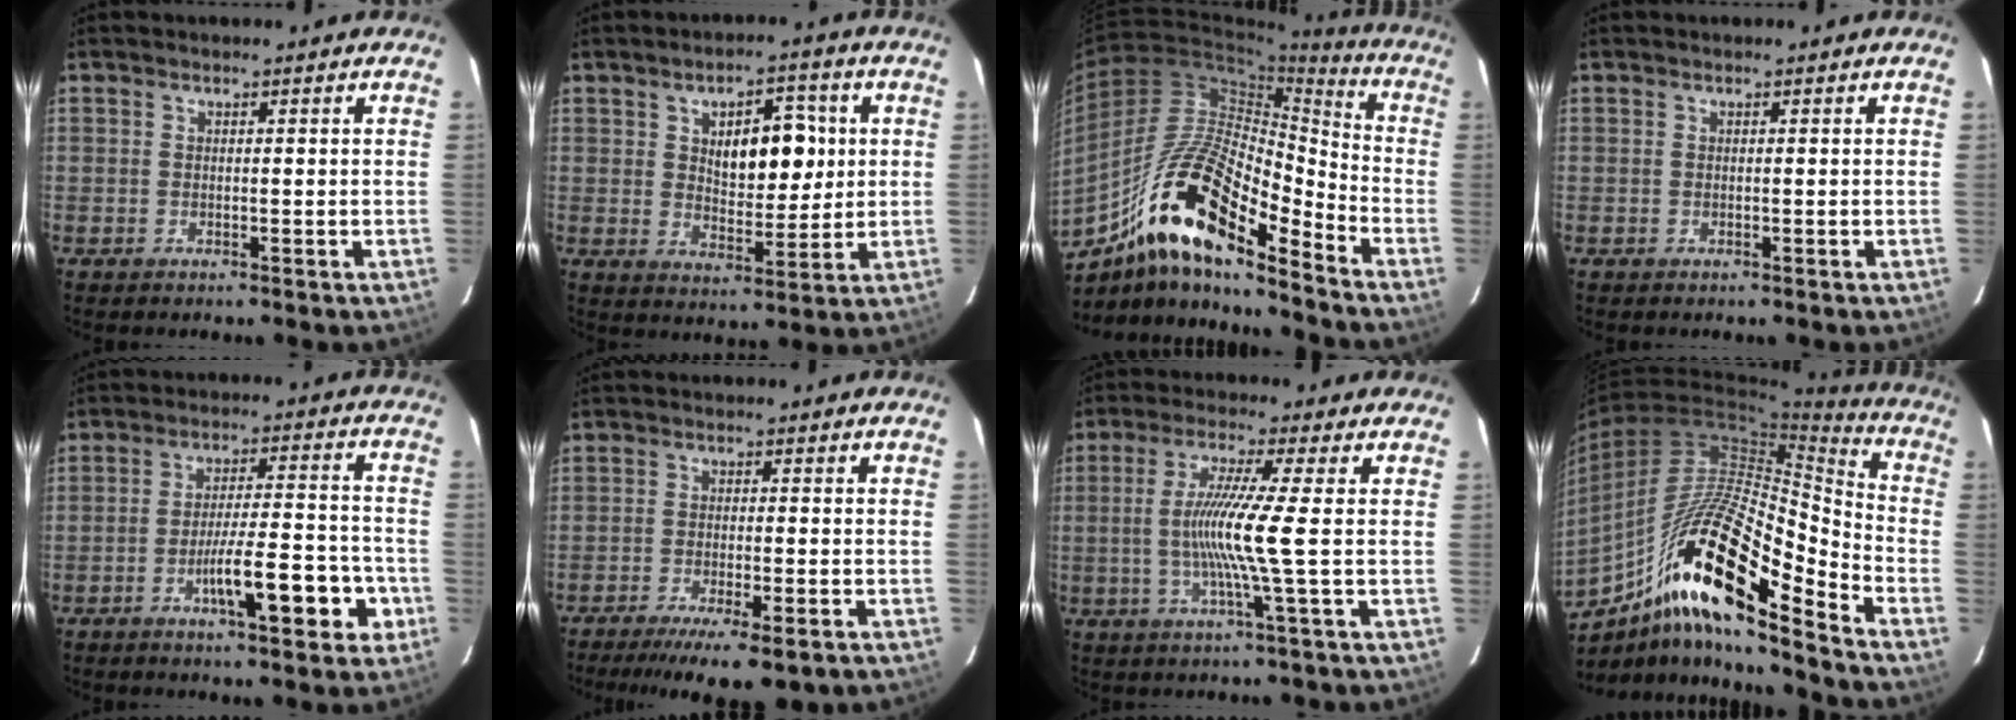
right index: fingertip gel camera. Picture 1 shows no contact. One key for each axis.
{"total": 9.4, "fx": 2.2, "fy": 4.4, "fz": 8.0, "tx": -0.115, "ty": 0.010, "tz": 0.041}
{"total": 17.2, "fx": -10.8, "fy": 4.6, "fz": 12.6, "tx": -0.228, "ty": 0.029, "tz": -0.183}
{"total": 0.0}
{"total": 11.4, "fx": -4.9, "fy": 2.1, "fz": 10.0, "tx": -0.155, "ty": 0.019, "tz": -0.070}
{"total": 12.3, "fx": -9.2, "fy": 1.9, "fz": 7.9, "tx": -0.104, "ty": -0.021, "tz": -0.136}
{"total": 8.6, "fx": -0.6, "fy": -1.8, "fz": 8.3, "tx": -0.168, "ty": -0.010, "tz": -0.013}
{"total": 21.3, "fx": -12.2, "fy": 3.5, "fz": 17.1, "tx": -0.303, "ty": 0.002, "tz": -0.206}